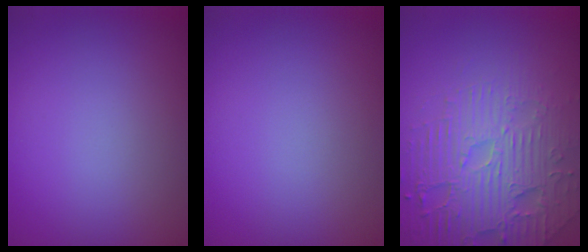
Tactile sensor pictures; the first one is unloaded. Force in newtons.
{"total": 0.0}
{"total": 7.1, "press": 5.4, "slide": 4.6}